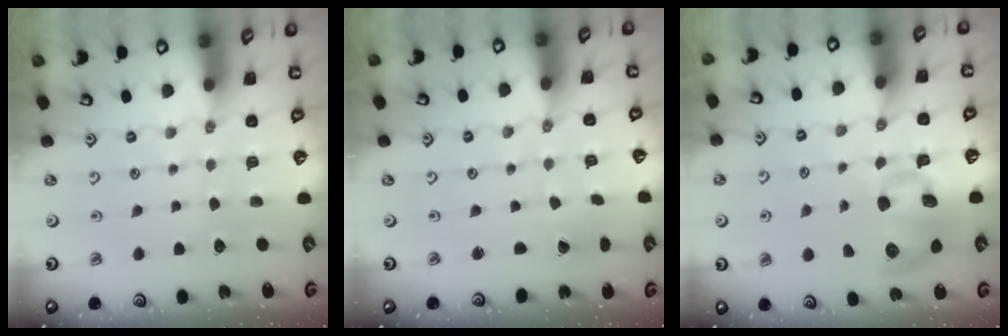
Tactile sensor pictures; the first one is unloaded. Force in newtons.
{"total": 1.9, "press": 1.9, "slide": 0.2}
{"total": 10.3, "press": 10.2, "slide": 1.5}